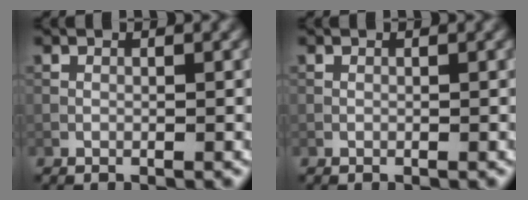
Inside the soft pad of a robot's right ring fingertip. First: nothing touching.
{"total": 0.0}